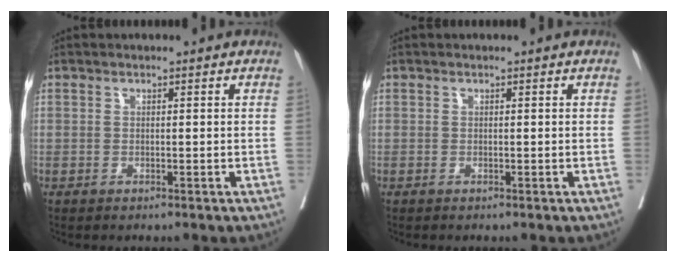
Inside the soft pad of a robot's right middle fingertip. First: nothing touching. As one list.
[{"total": 0.0}]